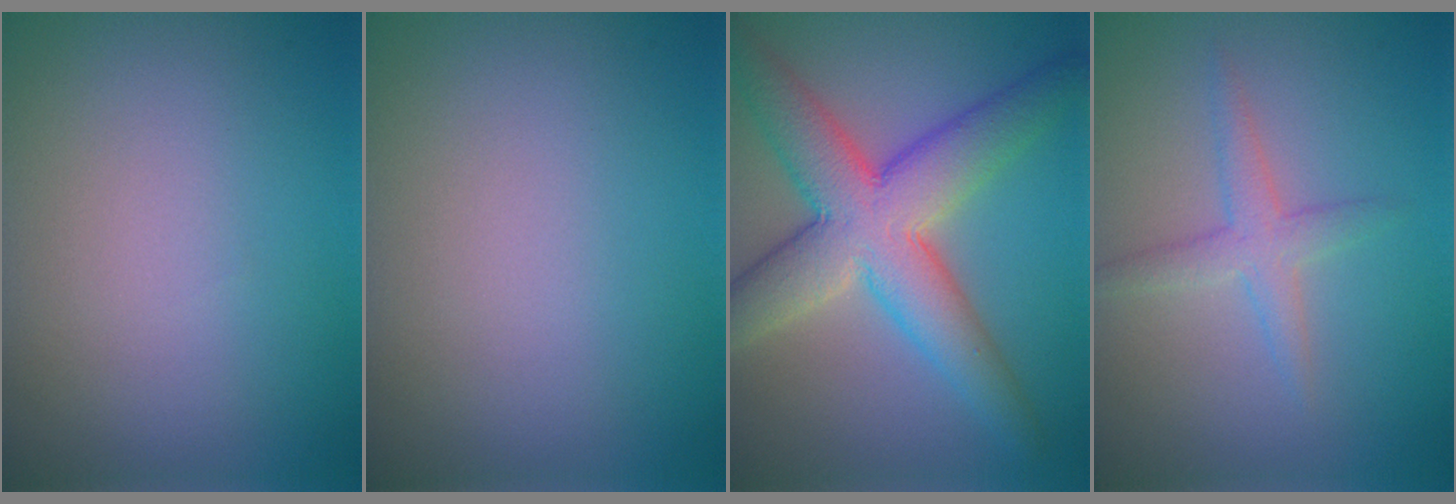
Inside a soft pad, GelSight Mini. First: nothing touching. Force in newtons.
{"total": 0.0}
{"total": 9.0, "press": 9.0, "slide": 0.3}
{"total": 2.3, "press": 2.3, "slide": 0.1}